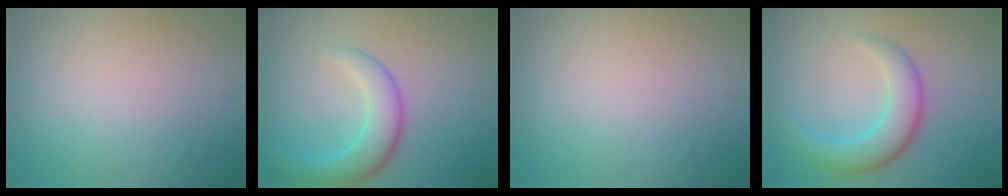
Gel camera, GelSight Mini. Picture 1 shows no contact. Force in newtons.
{"total": 4.6, "press": 4.6, "slide": 0.2}
{"total": 0.0}
{"total": 4.7, "press": 4.7, "slide": 0.3}